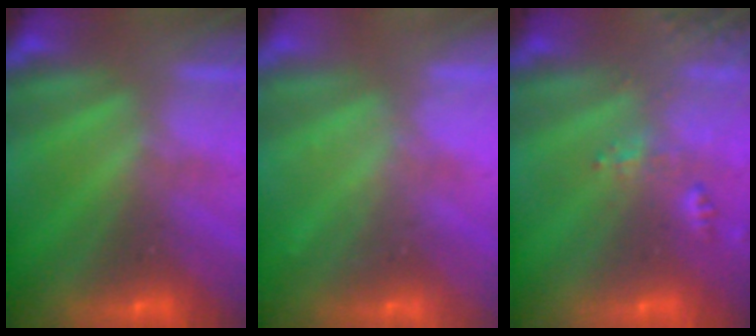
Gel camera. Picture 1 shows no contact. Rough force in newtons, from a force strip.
{"total": 2.3}
{"total": 2.4}